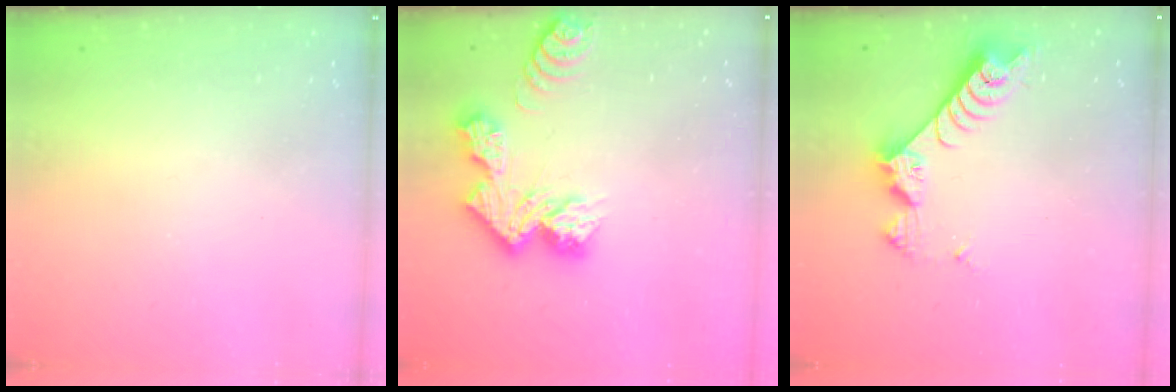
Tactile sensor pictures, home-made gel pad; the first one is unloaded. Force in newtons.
{"total": 12.2, "press": 12.1, "slide": 1.0}
{"total": 7.7, "press": 7.6, "slide": 1.2}